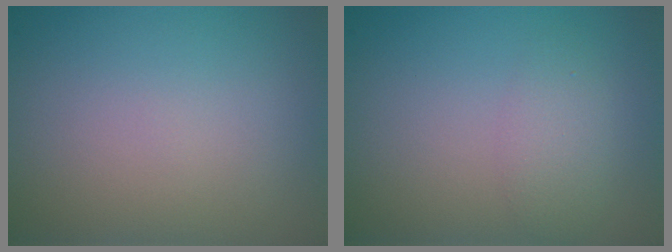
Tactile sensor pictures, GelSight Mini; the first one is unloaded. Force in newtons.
{"total": 1.8, "press": 1.8, "slide": 0.1}